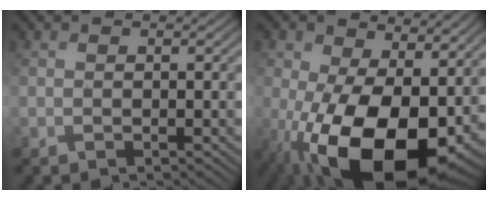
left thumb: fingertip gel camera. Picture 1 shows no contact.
{"total": 19.9, "force": [-3.0, 12.5, 15.2], "torque": [-0.264, -0.069, -0.025]}